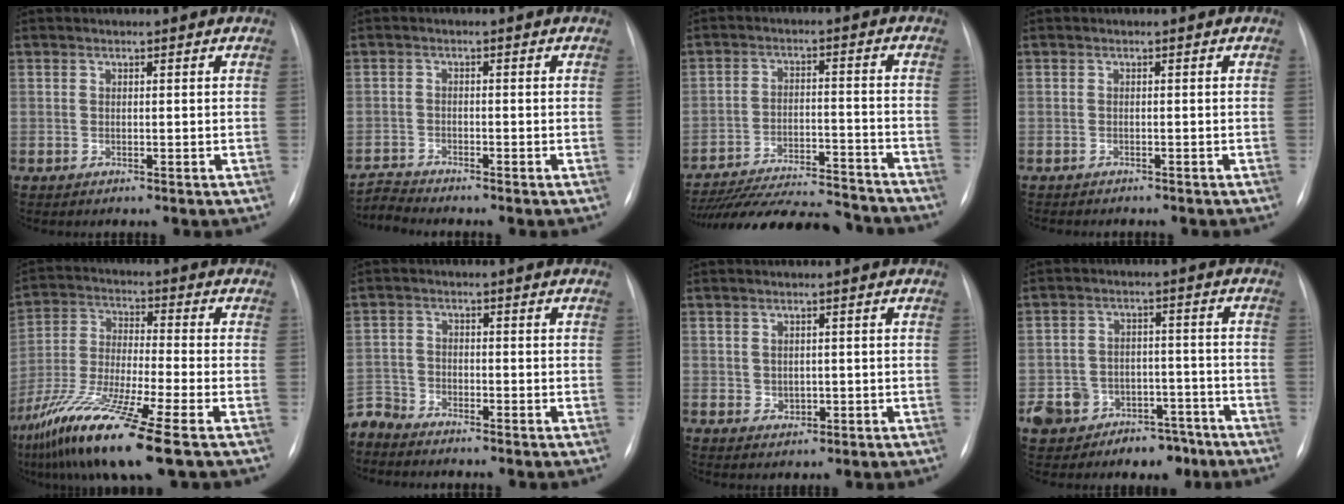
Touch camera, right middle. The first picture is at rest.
{"total": 2.9, "force": [-2.5, -1.0, -0.8], "torque": [0.013, -0.020, -0.050]}
{"total": 23.1, "force": [-21.4, 3.3, 8.0], "torque": [-0.139, -0.017, -0.305]}
{"total": 4.3, "force": [-3.7, 1.1, 1.8], "torque": [-0.022, -0.007, -0.042]}
{"total": 15.1, "force": [-9.1, 0.1, 12.1], "torque": [-0.259, -0.049, -0.170]}
{"total": 4.2, "force": [-4.1, 0.6, -0.5], "torque": [0.013, -0.009, -0.082]}
{"total": 1.7, "force": [0.0, 1.5, 0.8], "torque": [-0.013, 0.000, 0.007]}
{"total": 10.0, "force": [-6.3, 7.3, 2.4], "torque": [-0.038, 0.032, -0.087]}